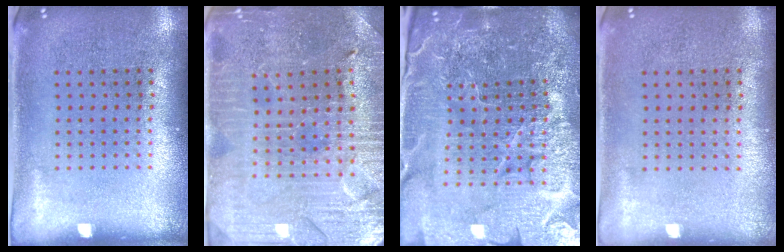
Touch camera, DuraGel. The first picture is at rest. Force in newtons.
{"total": 3.3, "press": 3.2, "slide": 0.5}
{"total": 6.7, "press": 5.8, "slide": 3.2}
{"total": 0.0}